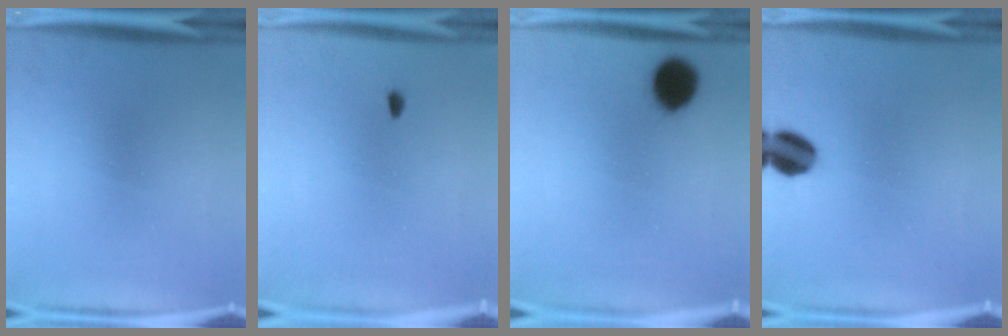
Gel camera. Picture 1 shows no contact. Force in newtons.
{"total": 0.6}
{"total": 9.1}
{"total": 8.6}